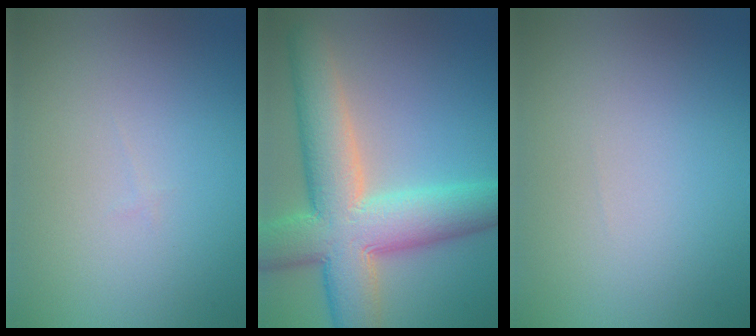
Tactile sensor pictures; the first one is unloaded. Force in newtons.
{"total": 11.0, "press": 11.0, "slide": 0.5}
{"total": 0.0}